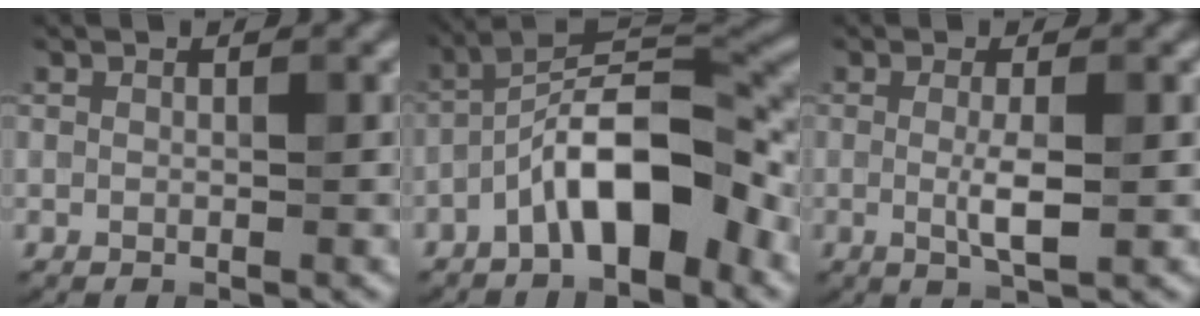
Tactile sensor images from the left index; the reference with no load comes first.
{"total": 8.3, "force": [-3.7, 2.8, 6.9], "torque": [-0.115, 0.022, -0.069]}
{"total": 2.7, "force": [-0.1, 0.5, 2.7], "torque": [-0.052, -0.006, -0.002]}